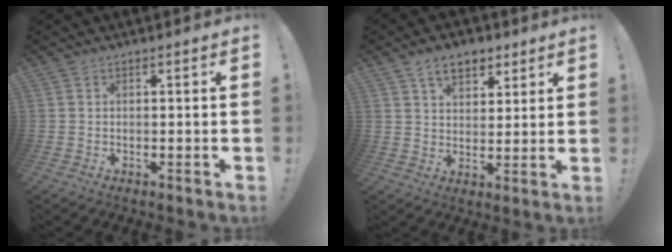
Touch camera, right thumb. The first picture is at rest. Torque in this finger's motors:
{"motor_torque": [0.76, 1.34, 0.12, 0.05, 0.00]}